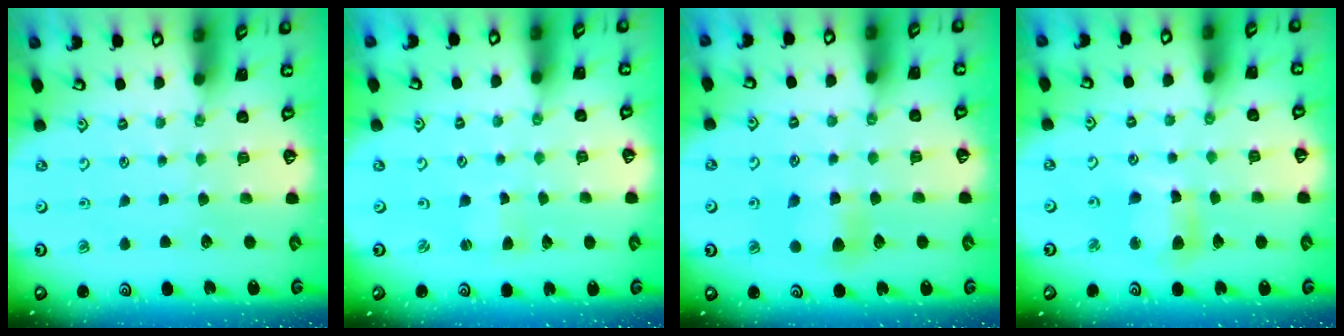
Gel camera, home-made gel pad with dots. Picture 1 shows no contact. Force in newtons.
{"total": 1.6, "press": 1.5, "slide": 0.3}
{"total": 5.9, "press": 5.9, "slide": 0.5}
{"total": 9.2, "press": 9.2, "slide": 1.0}